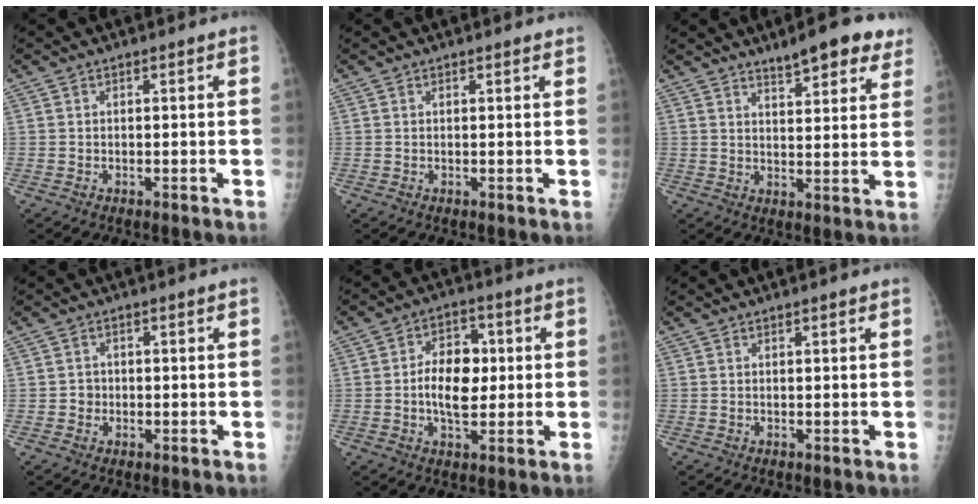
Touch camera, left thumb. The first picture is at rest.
{"total": 1.3, "force": [1.1, 0.4, 0.6], "torque": [-0.005, 0.002, 0.011]}
{"total": 10.8, "force": [7.7, 3.0, 6.9], "torque": [-0.060, -0.032, 0.101]}
{"total": 1.7, "force": [-0.3, 1.6, 0.3], "torque": [0.008, 0.008, -0.006]}
{"total": 9.0, "force": [-0.1, 5.9, 6.8], "torque": [-0.084, 0.010, -0.007]}
{"total": 0.7, "force": [0.5, 0.2, 0.5], "torque": [-0.005, 0.002, 0.007]}